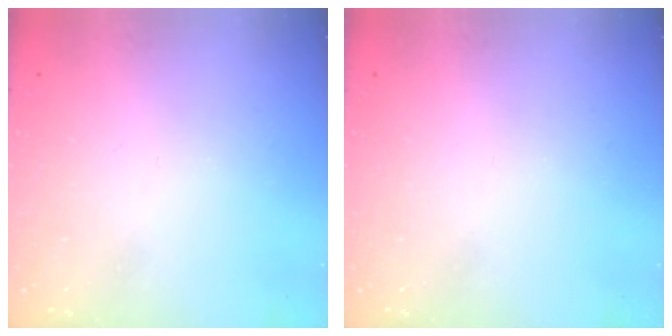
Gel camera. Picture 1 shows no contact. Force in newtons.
{"total": 0.0}